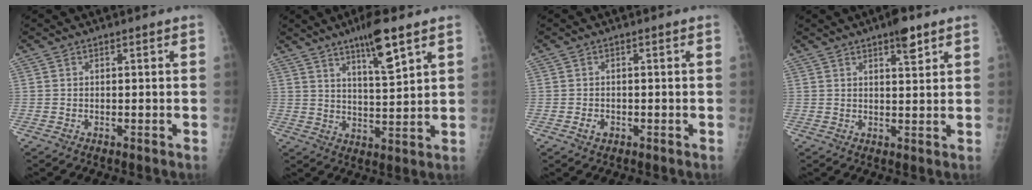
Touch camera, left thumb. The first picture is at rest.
{"total": 9.2, "force": [5.8, 1.4, 7.1], "torque": [-0.115, -0.034, 0.100]}
{"total": 1.6, "force": [-0.6, 1.2, 0.9], "torque": [-0.010, 0.003, -0.008]}
{"total": 4.5, "force": [2.9, 1.3, 3.2], "torque": [-0.037, -0.016, 0.041]}